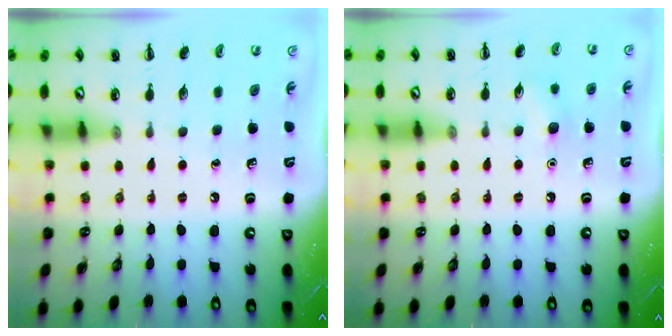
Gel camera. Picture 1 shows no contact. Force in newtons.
{"total": 6.7, "press": 6.5, "slide": 1.7}